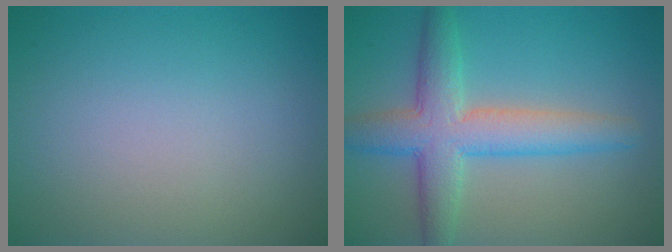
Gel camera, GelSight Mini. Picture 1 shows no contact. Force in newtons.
{"total": 6.0, "press": 6.0, "slide": 0.2}